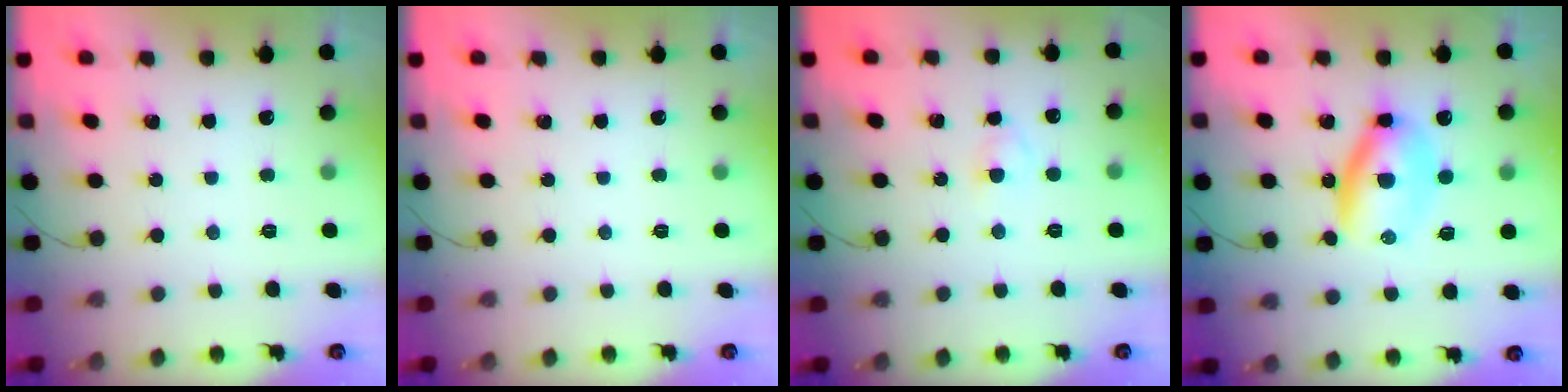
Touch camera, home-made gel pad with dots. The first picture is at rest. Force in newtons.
{"total": 0.0}
{"total": 2.6, "press": 2.4, "slide": 1.1}
{"total": 6.7, "press": 6.6, "slide": 1.2}